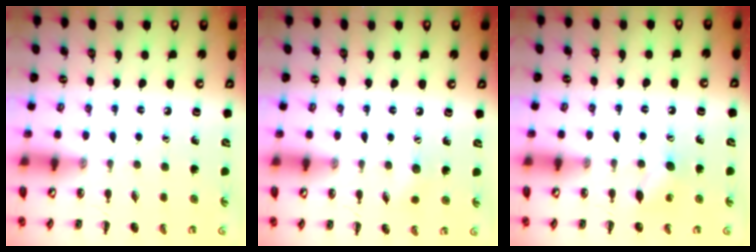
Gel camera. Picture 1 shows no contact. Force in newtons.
{"total": 4.0, "press": 3.8, "slide": 1.0}
{"total": 6.3, "press": 6.2, "slide": 1.4}